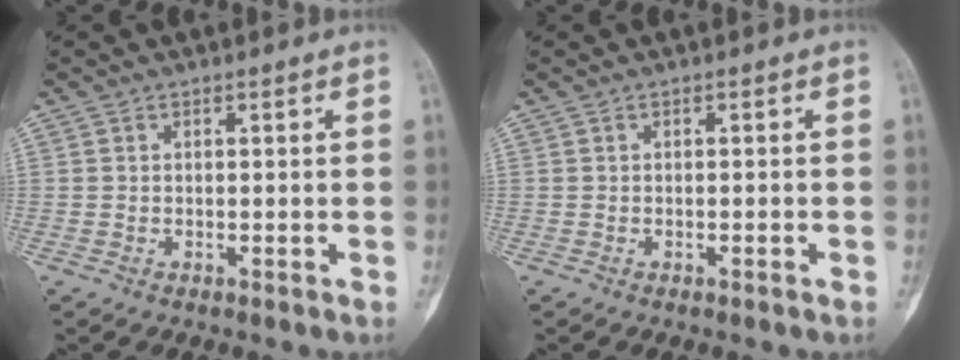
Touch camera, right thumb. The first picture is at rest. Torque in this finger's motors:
{"motor_torque": [-0.22, -0.10, -0.04, 0.09, -0.03]}